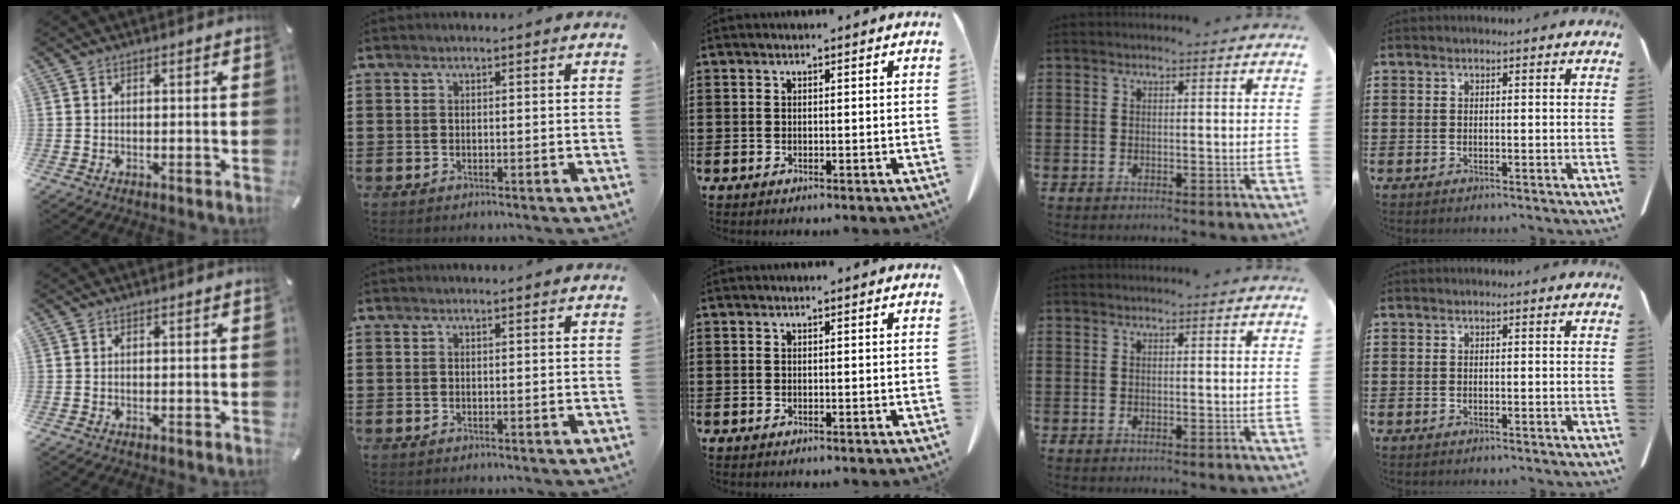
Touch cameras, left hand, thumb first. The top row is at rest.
{}